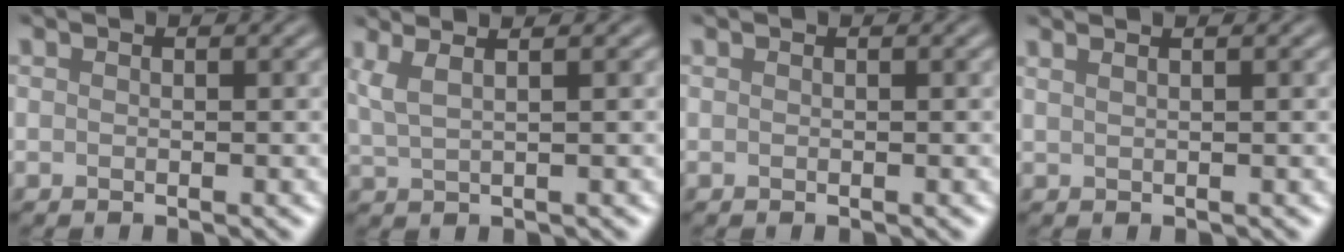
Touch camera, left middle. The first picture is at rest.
{"total": 2.7, "force": [1.8, 0.6, 1.9], "torque": [-0.053, 0.023, 0.036]}
{"total": 0.0}
{"total": 3.5, "force": [2.3, 1.6, 2.1], "torque": [-0.017, 0.039, 0.020]}